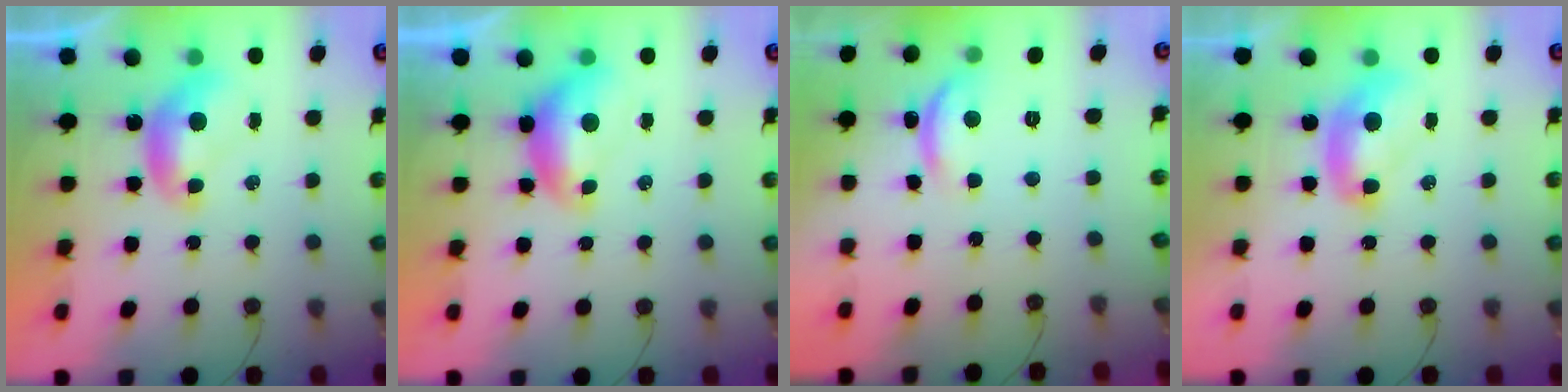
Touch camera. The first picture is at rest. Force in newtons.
{"total": 0.0}
{"total": 3.4, "press": 3.4, "slide": 0.4}
{"total": 2.0, "press": 2.0, "slide": 0.2}